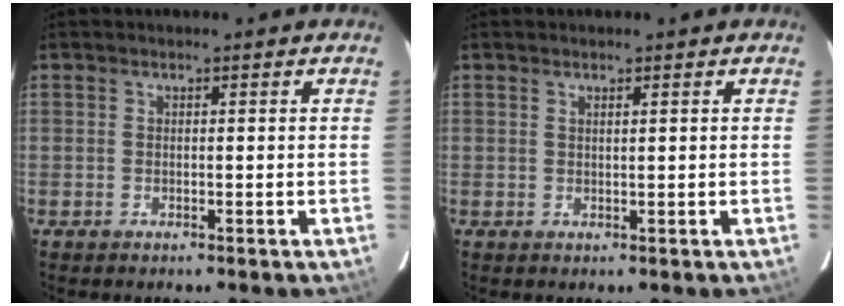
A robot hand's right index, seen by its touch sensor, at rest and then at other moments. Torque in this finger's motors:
{"motor_torque": [-0.22, -0.09, -0.04, 0.00]}